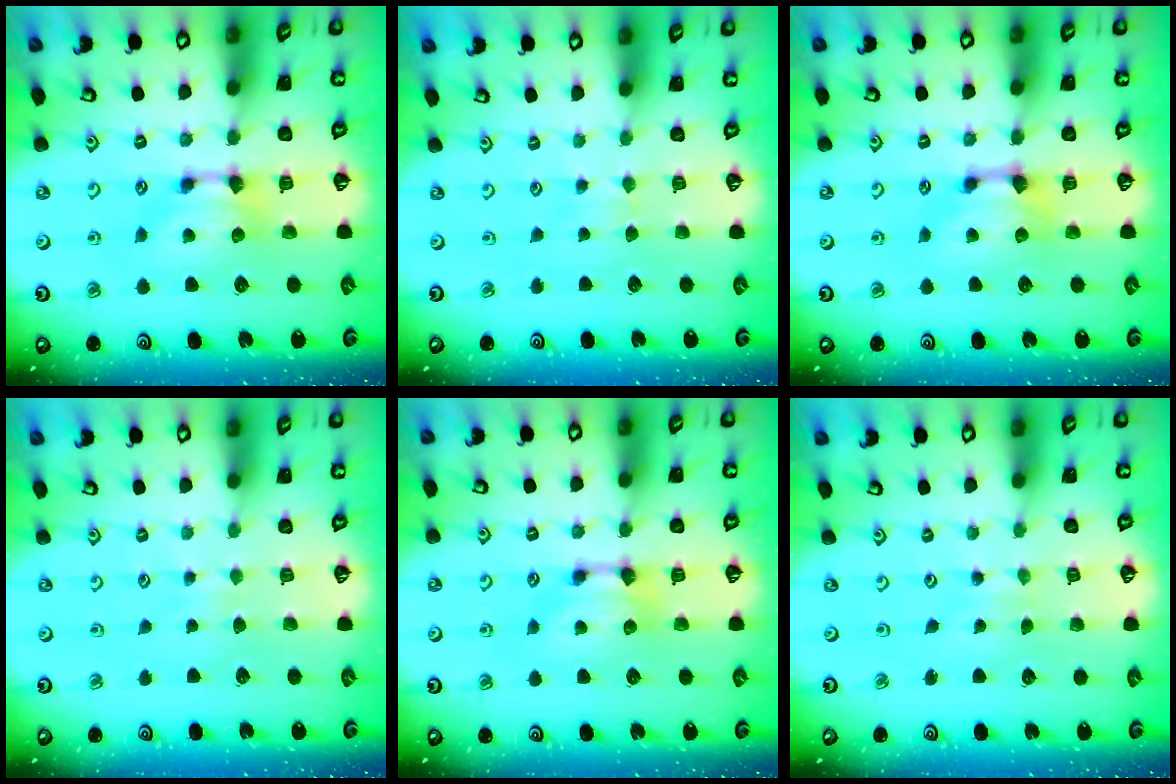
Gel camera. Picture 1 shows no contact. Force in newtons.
{"total": 2.9, "press": 2.9, "slide": 0.4}
{"total": 0.6, "press": 0.4, "slide": 0.5}
{"total": 4.3, "press": 4.2, "slide": 0.3}
{"total": 0.0}
{"total": 3.5, "press": 3.5, "slide": 0.1}